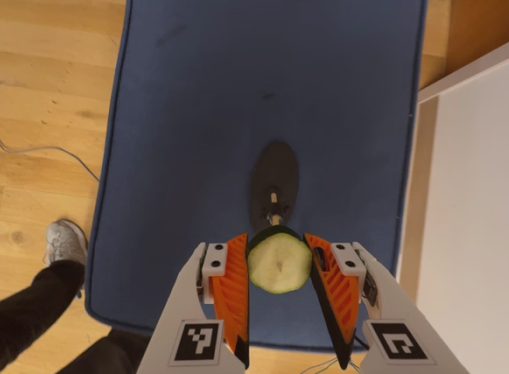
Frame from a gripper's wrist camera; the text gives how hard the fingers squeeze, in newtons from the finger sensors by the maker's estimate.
{"total": 11.5, "left": 11.9, "right": 11.0}